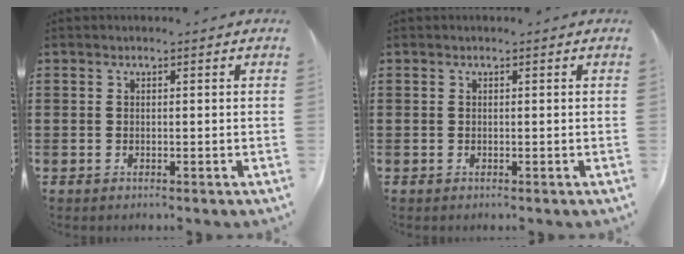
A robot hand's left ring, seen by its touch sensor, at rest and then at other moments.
{"total": 0.0}